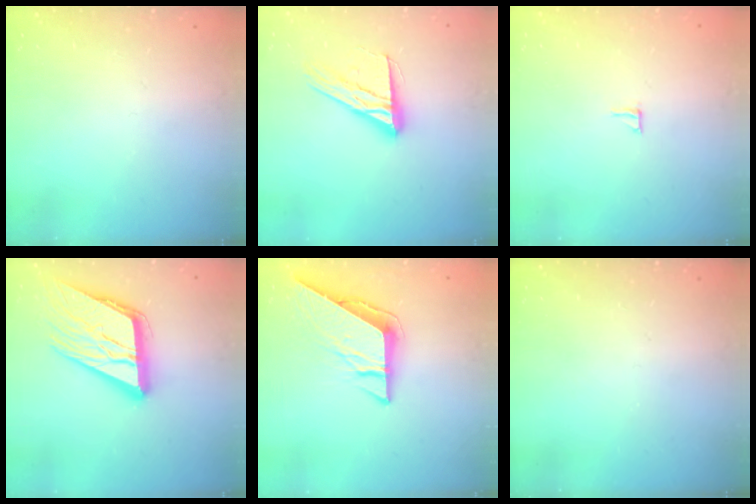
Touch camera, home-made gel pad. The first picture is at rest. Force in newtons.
{"total": 14.0, "press": 14.0, "slide": 1.0}
{"total": 4.3, "press": 4.3, "slide": 0.3}
{"total": 18.6, "press": 18.4, "slide": 2.2}
{"total": 8.8, "press": 8.7, "slide": 0.8}
{"total": 0.0}